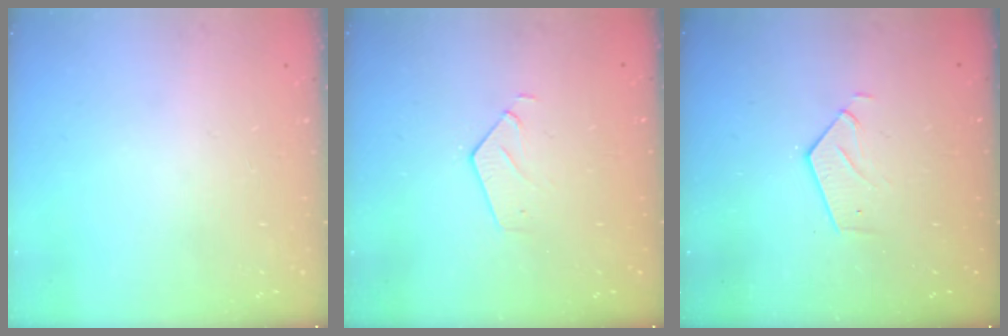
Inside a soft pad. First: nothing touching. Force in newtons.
{"total": 2.6, "press": 2.6, "slide": 0.2}
{"total": 3.2, "press": 3.2, "slide": 0.2}